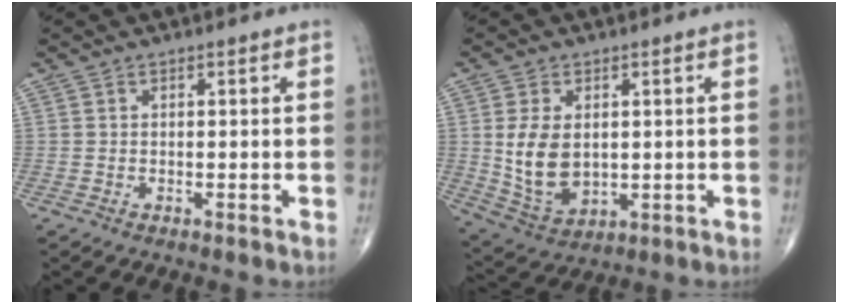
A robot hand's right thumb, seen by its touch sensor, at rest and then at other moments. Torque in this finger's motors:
{"motor_torque": [-0.23, 0.67, 0.84, 0.73, 0.09]}